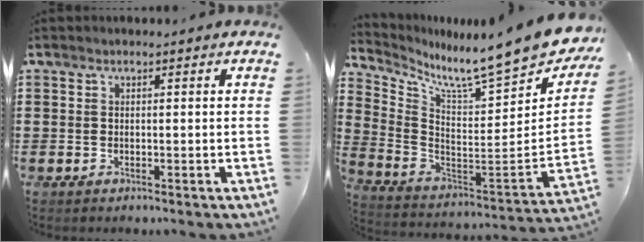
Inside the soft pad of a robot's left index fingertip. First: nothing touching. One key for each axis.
{"total": 9.8, "fx": 8.4, "fy": -0.1, "fz": 5.0, "tx": -0.105, "ty": -0.085, "tz": 0.130}